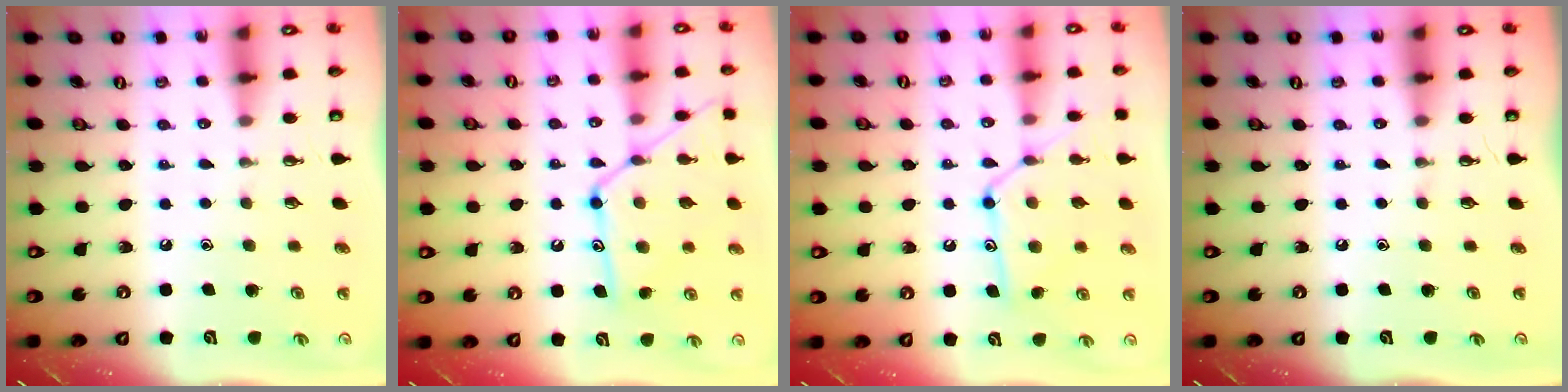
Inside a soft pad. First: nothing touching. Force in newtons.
{"total": 15.4, "press": 15.4, "slide": 0.9}
{"total": 12.7, "press": 12.7, "slide": 0.7}
{"total": 0.0}